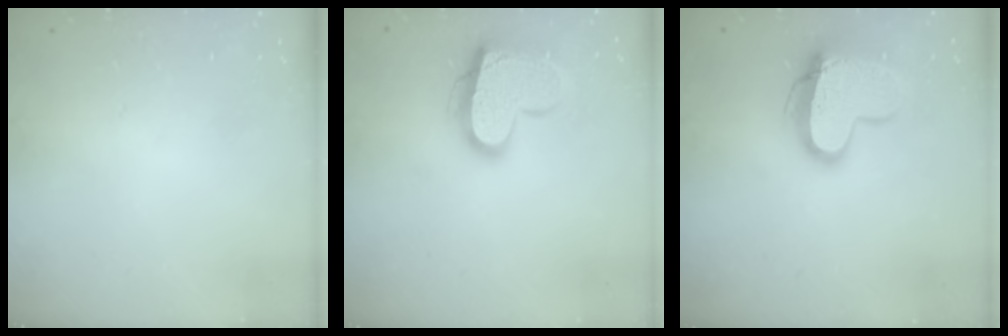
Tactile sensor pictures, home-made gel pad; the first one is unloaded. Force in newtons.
{"total": 15.9, "press": 15.9, "slide": 0.9}
{"total": 14.7, "press": 14.7, "slide": 1.3}